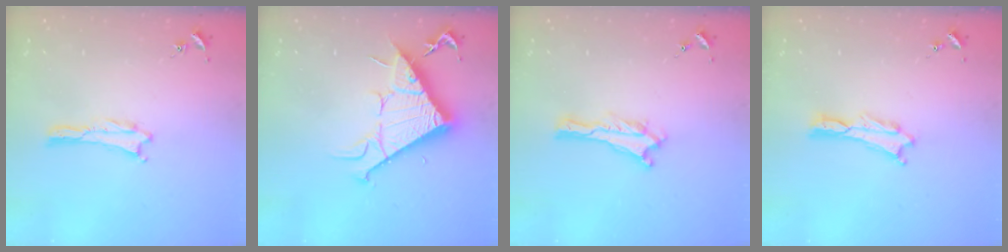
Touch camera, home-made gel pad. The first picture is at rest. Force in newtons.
{"total": 11.9, "press": 11.9, "slide": 0.2}
{"total": 0.0}
{"total": 0.0}